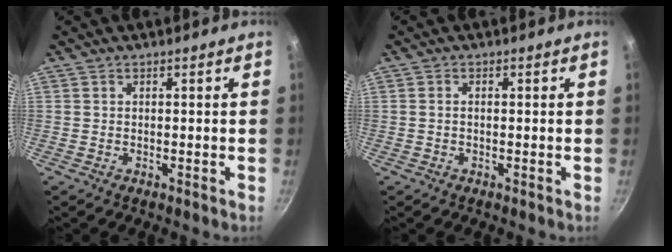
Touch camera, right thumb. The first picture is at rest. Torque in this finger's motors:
{"motor_torque": [0.17, -0.53, -0.29, 0.17, -0.03]}